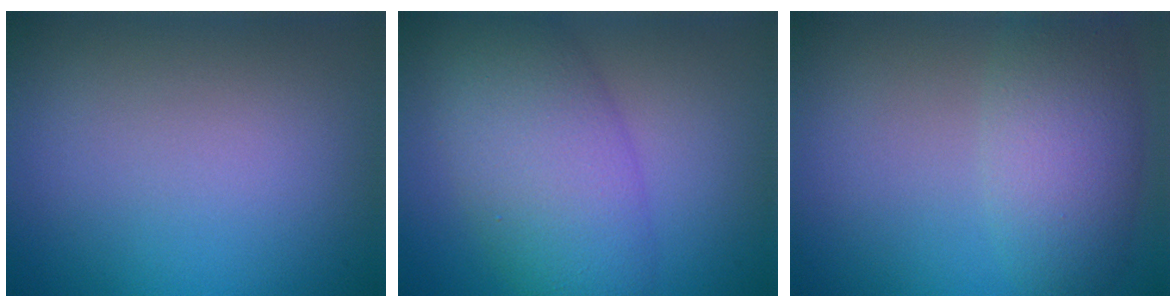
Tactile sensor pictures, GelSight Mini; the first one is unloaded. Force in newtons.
{"total": 7.6, "press": 7.6, "slide": 0.3}
{"total": 4.6, "press": 4.6, "slide": 0.3}